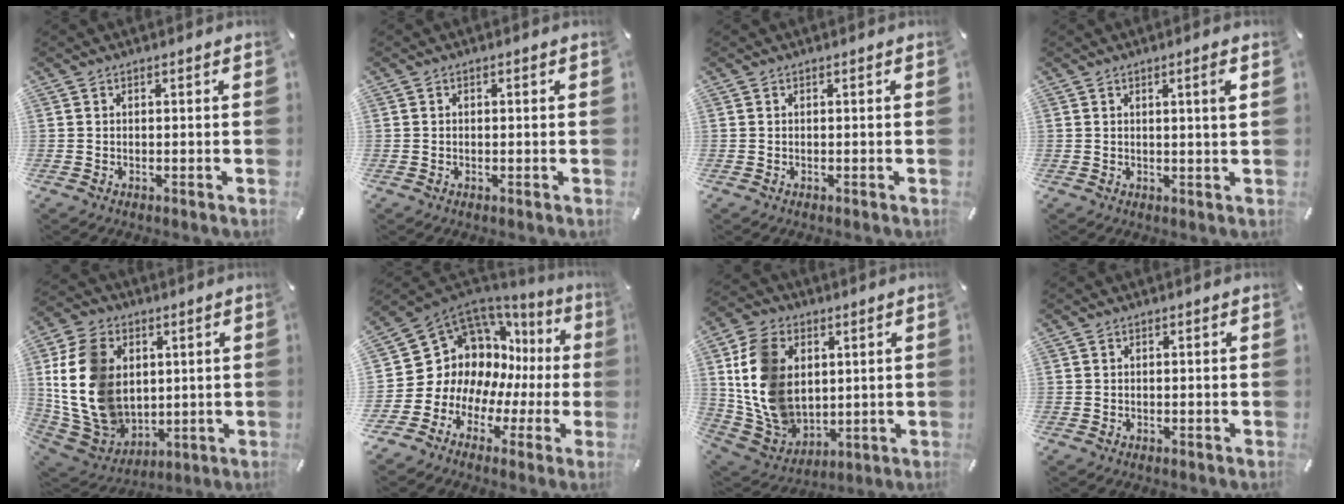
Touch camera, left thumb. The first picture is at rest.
{"total": 0.6, "force": [0.0, 0.5, 0.3], "torque": [-0.006, 0.003, -0.002]}
{"total": 0.0}
{"total": 3.2, "force": [1.1, 0.0, 3.0], "torque": [-0.050, -0.006, 0.014]}
{"total": 18.7, "force": [3.1, 14.6, 11.1], "torque": [-0.265, -0.015, 0.063]}
{"total": 14.3, "force": [4.1, 12.1, 6.4], "torque": [-0.129, -0.060, 0.095]}
{"total": 15.7, "force": [3.2, 12.7, 8.7], "torque": [-0.207, -0.001, 0.066]}
{"total": 0.0}